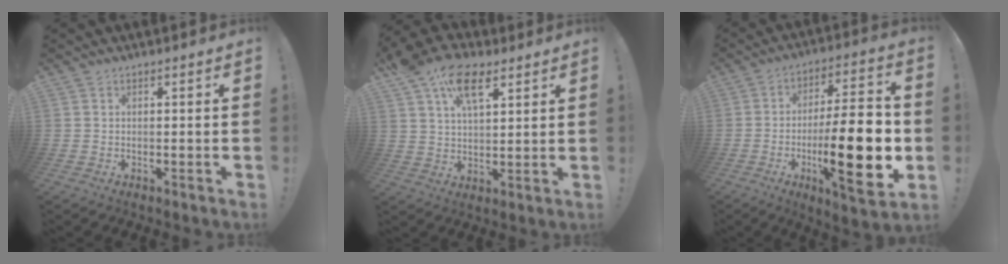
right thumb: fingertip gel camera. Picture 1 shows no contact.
{"total": 13.1, "force": [7.8, 6.7, 8.1], "torque": [-0.146, -0.022, 0.144]}
{"total": 23.9, "force": [-4.7, 6.7, 22.5], "torque": [-0.367, 0.011, -0.072]}